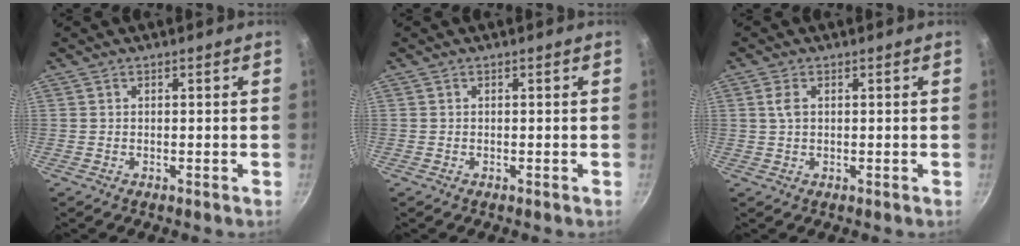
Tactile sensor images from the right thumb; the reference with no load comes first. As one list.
[{"total": 0.0}, {"total": 2.5, "force": [0.7, 1.4, 2.0], "torque": [-0.040, 0.001, 0.013]}]